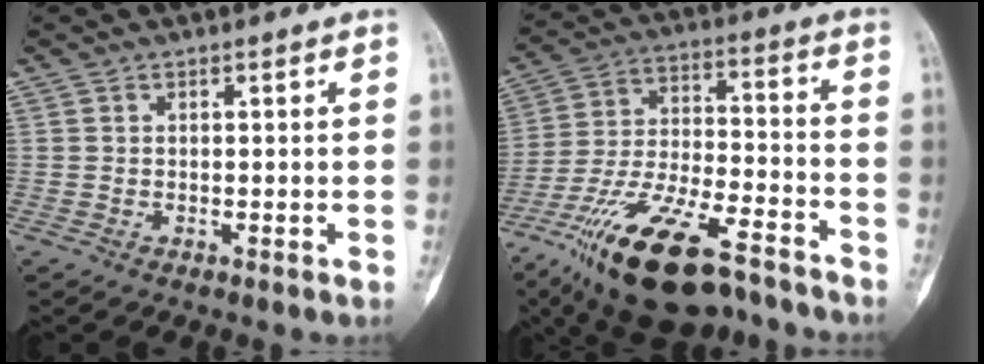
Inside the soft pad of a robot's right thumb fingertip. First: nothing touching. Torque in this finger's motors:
{"motor_torque": [0.71, 0.42, 1.48, -1.29, 0.51]}